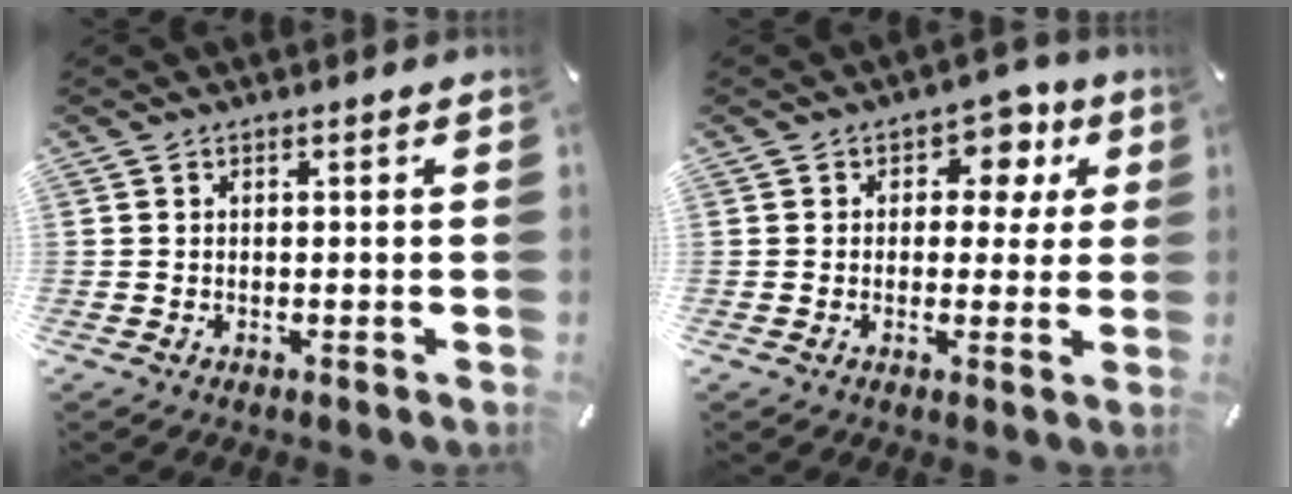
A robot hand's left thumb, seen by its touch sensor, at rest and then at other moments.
{"total": 7.4, "force": [3.0, 5.5, 4.0], "torque": [-0.040, -0.012, 0.044]}